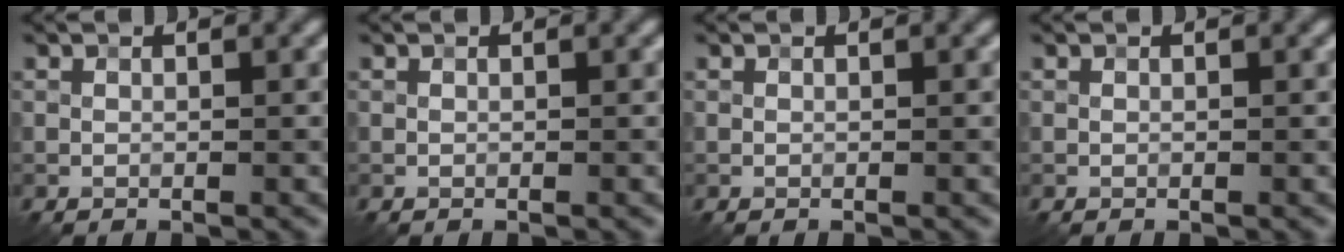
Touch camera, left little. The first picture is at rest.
{"total": 0.0}
{"total": 0.0}
{"total": 0.0}